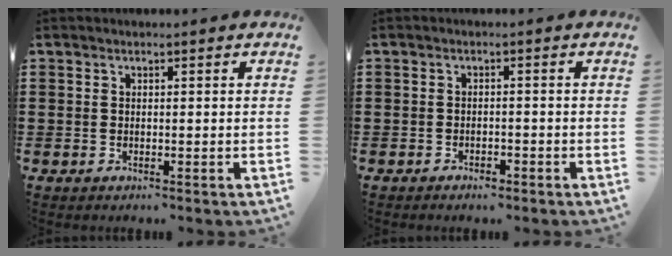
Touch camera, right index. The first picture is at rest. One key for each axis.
{"total": 1.3, "fx": -1.2, "fy": 0.3, "fz": 0.3, "tx": -0.012, "ty": -0.001, "tz": -0.024}